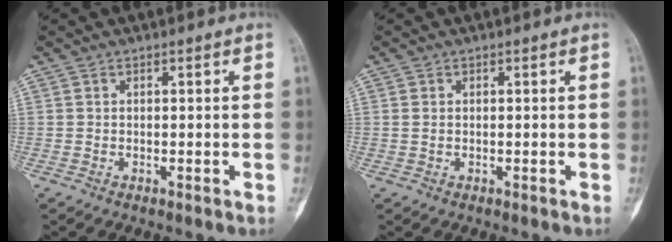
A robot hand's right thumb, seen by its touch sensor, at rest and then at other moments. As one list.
[{"total": 0.7, "force": [0.1, 0.6, 0.5], "torque": [-0.011, 0.001, 0.004]}]